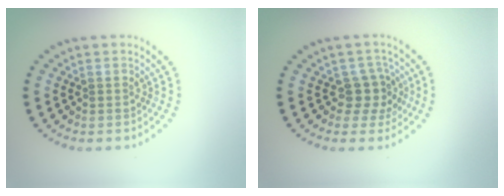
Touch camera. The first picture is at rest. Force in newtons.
{"total": 2.6, "press": 2.1, "slide": 1.6}